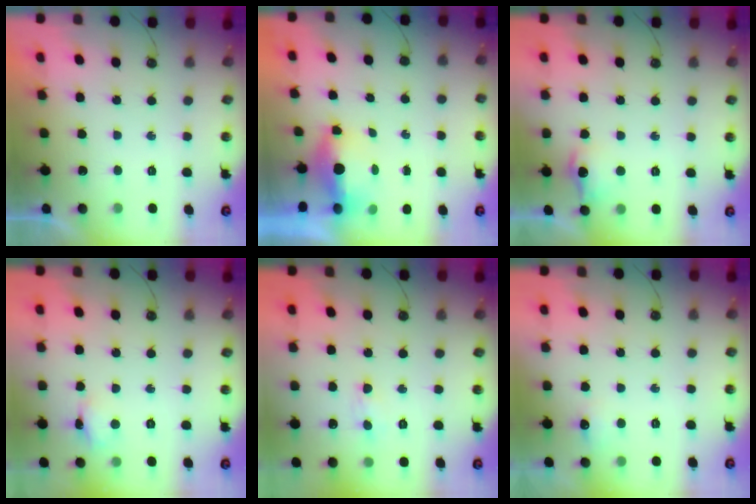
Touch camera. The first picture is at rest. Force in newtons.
{"total": 7.7, "press": 5.5, "slide": 5.4}
{"total": 9.0, "press": 8.9, "slide": 0.8}
{"total": 3.5, "press": 3.4, "slide": 0.3}
{"total": 4.6, "press": 4.6, "slide": 0.7}
{"total": 5.8, "press": 5.8, "slide": 0.9}